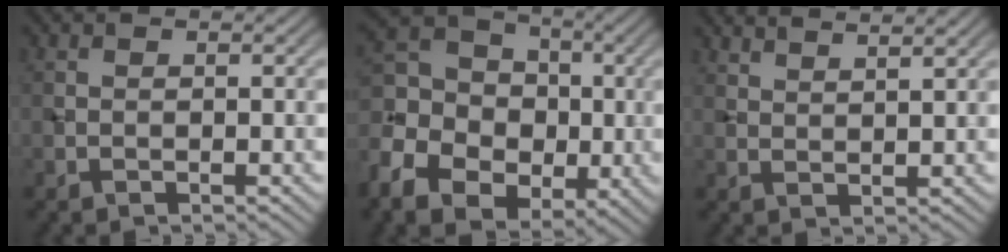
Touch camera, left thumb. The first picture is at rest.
{"total": 12.4, "force": [-3.1, 9.7, 7.0], "torque": [-0.187, -0.022, -0.069]}
{"total": 4.0, "force": [3.4, 0.7, 2.1], "torque": [-0.019, 0.003, 0.050]}